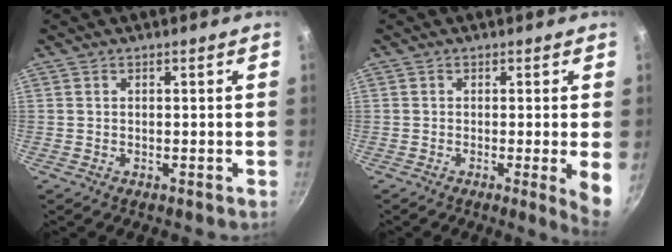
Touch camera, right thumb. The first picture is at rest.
{"total": 5.9, "force": [-0.7, 0.1, 5.9], "torque": [-0.070, -0.011, -0.010]}